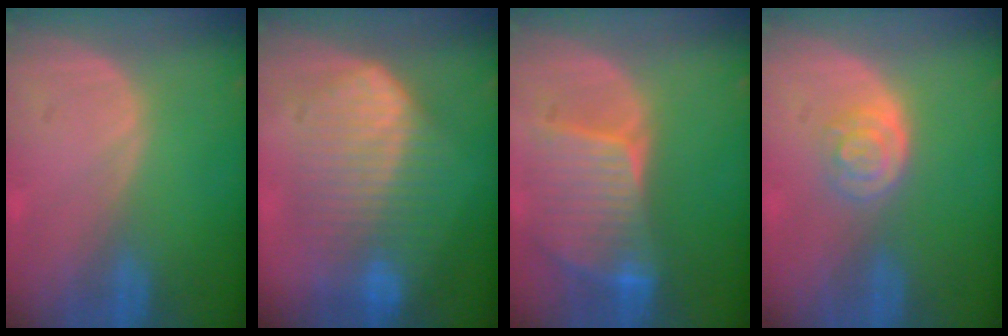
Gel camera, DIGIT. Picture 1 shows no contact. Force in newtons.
{"total": 10.0, "press": 10.0, "slide": 0.6}
{"total": 9.2, "press": 8.1, "slide": 4.3}
{"total": 4.0, "press": 3.7, "slide": 1.7}